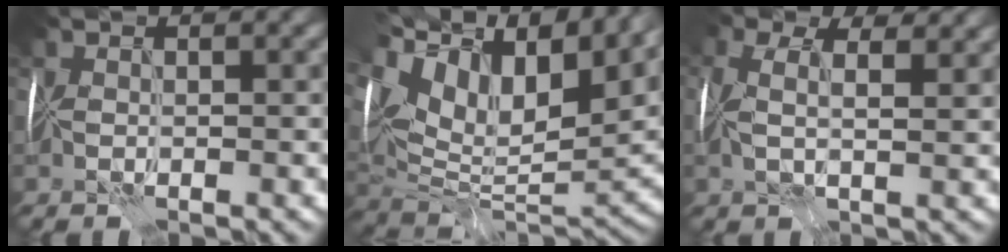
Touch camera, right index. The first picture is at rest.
{"total": 16.9, "force": [7.5, 9.0, 12.1], "torque": [-0.248, 0.043, 0.132]}
{"total": 7.8, "force": [3.7, 4.2, 5.5], "torque": [-0.110, 0.034, 0.039]}